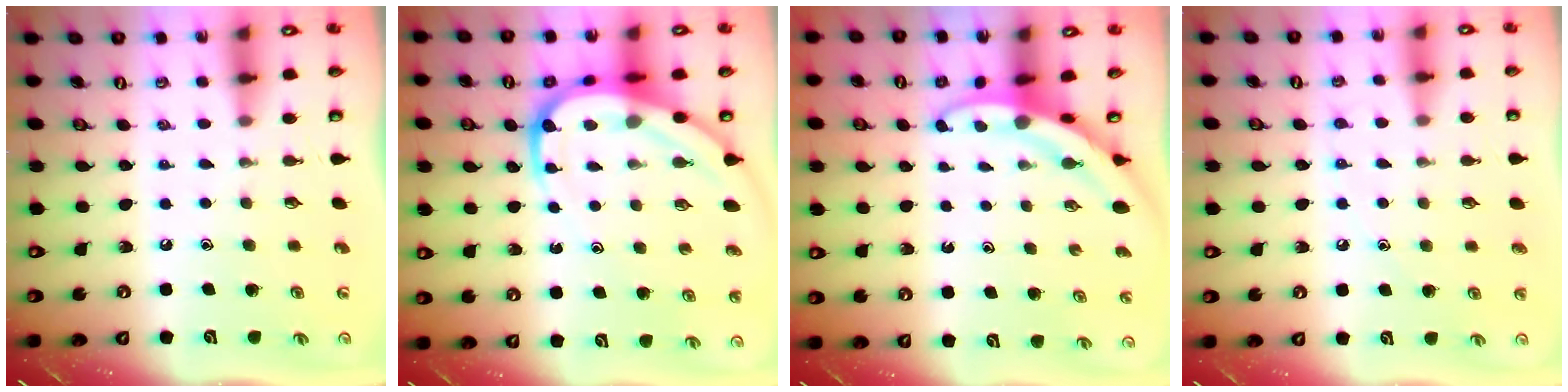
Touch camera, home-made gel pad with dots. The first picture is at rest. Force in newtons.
{"total": 12.4, "press": 12.4, "slide": 1.2}
{"total": 3.3, "press": 3.3, "slide": 0.2}
{"total": 4.9, "press": 4.9, "slide": 0.8}